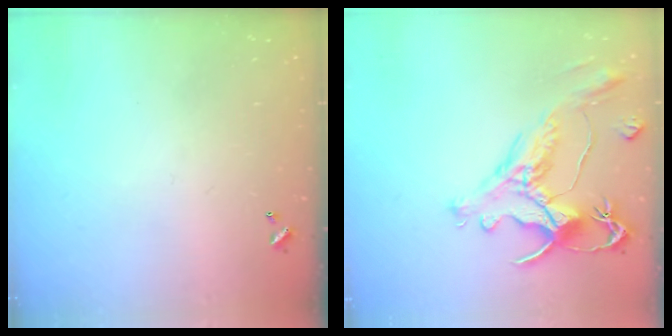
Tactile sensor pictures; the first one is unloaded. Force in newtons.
{"total": 1.5, "press": 0.7, "slide": 1.3}